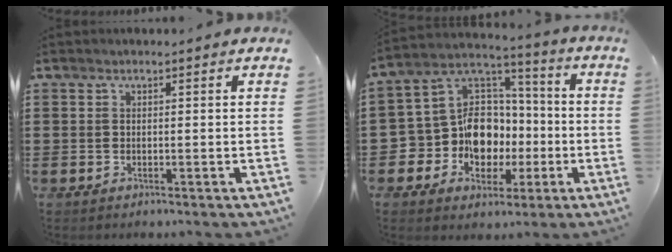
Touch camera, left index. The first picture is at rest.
{"total": 12.6, "force": [-3.4, 10.8, 5.5], "torque": [-0.135, 0.012, -0.057]}